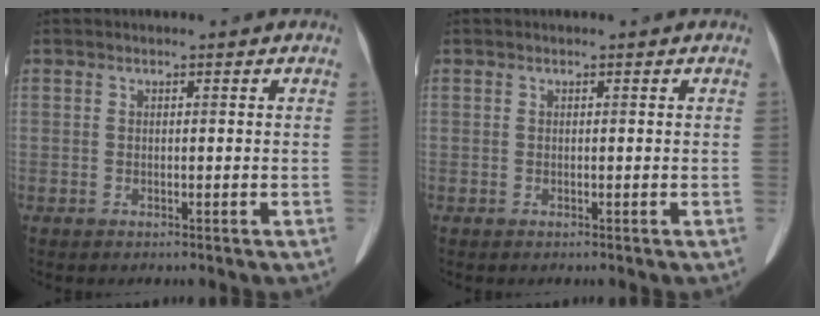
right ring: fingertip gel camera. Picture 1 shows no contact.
{"total": 0.0}